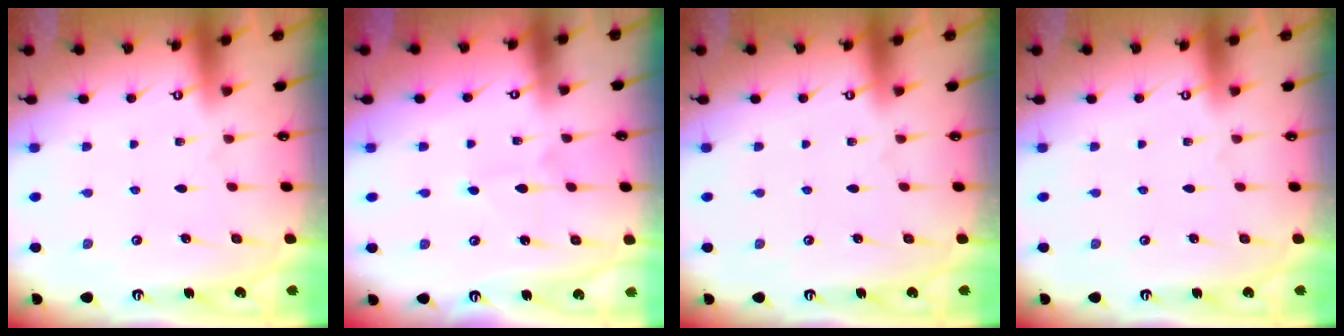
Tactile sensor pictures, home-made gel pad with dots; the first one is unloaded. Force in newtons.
{"total": 3.3, "press": 3.3, "slide": 0.4}
{"total": 0.0}
{"total": 0.0}